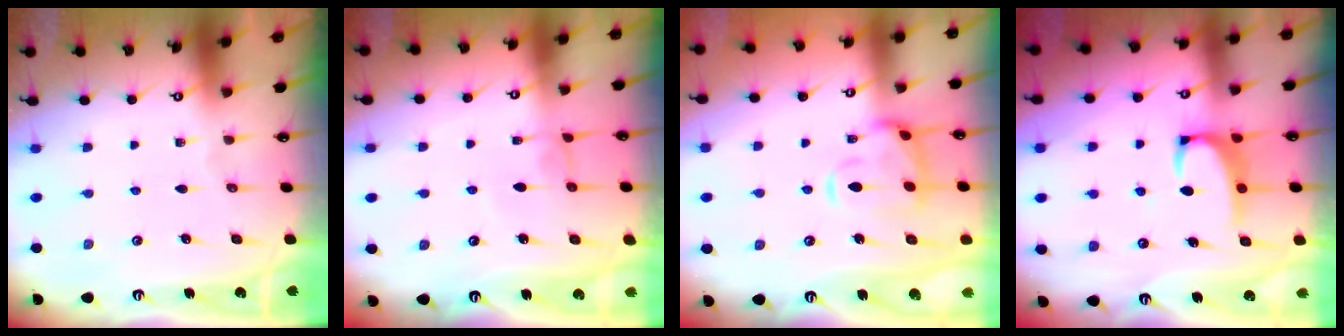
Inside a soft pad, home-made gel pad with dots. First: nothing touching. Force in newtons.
{"total": 0.8, "press": 0.8, "slide": 0.3}
{"total": 5.4, "press": 5.2, "slide": 1.4}
{"total": 3.5, "press": 3.5, "slide": 0.7}